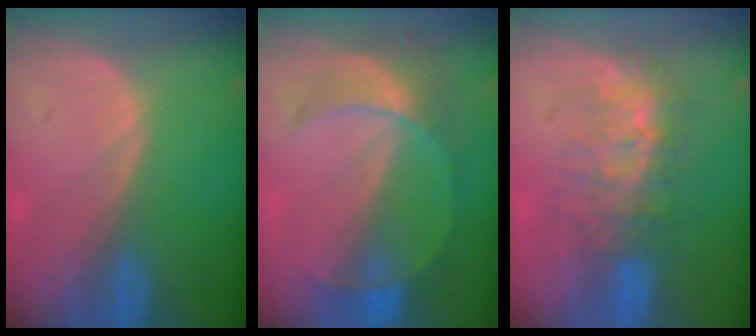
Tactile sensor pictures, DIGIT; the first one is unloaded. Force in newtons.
{"total": 7.6, "press": 6.7, "slide": 3.6}
{"total": 7.7, "press": 7.3, "slide": 2.3}